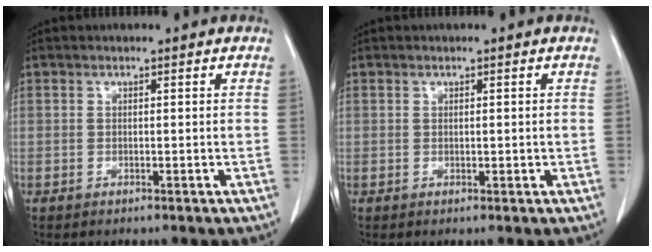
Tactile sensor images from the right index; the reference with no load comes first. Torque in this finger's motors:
{"motor_torque": [-0.25, 0.41, -0.02, 0.00]}